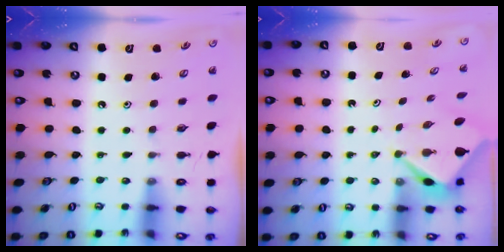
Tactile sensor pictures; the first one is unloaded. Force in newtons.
{"total": 2.7, "press": 2.7, "slide": 0.1}